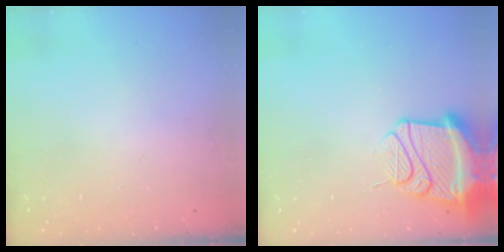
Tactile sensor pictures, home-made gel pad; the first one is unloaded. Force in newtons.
{"total": 15.3, "press": 15.2, "slide": 1.8}